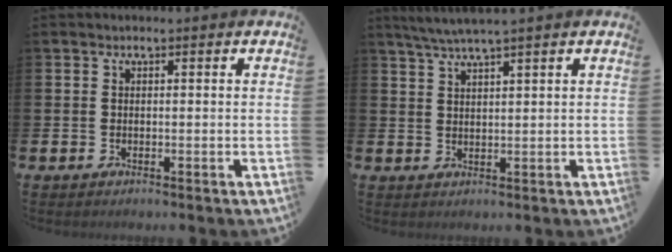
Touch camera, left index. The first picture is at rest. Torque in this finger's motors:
{"motor_torque": [-0.10, -0.32, 0.44, 0.13]}